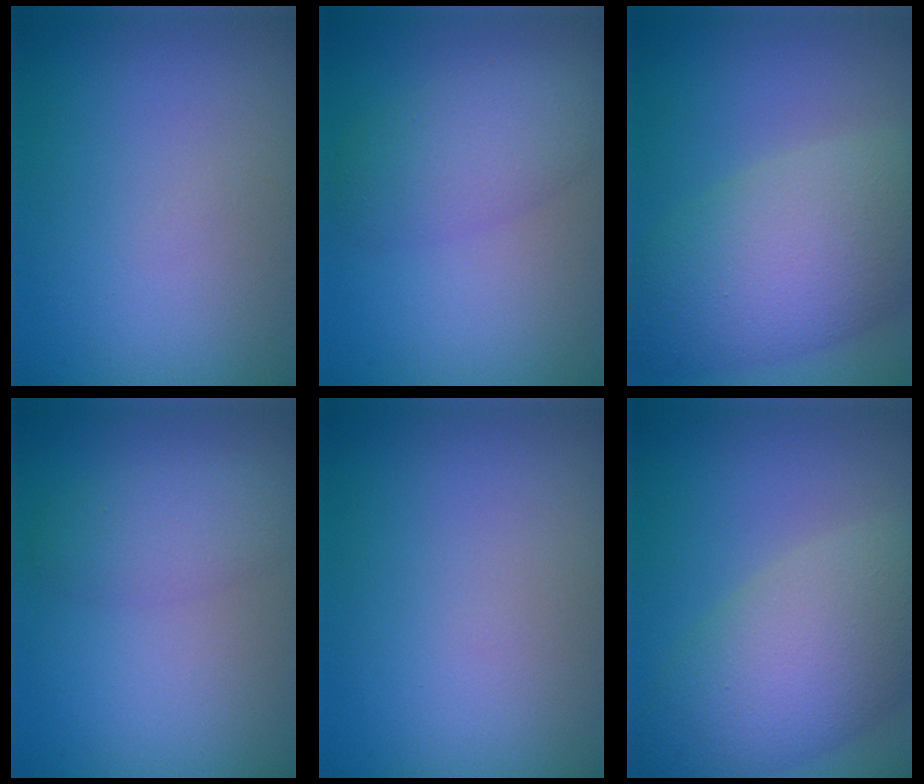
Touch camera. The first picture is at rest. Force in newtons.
{"total": 4.0, "press": 4.0, "slide": 0.1}
{"total": 9.3, "press": 9.3, "slide": 0.5}
{"total": 2.8, "press": 2.8, "slide": 0.1}
{"total": 0.0}
{"total": 8.2, "press": 8.2, "slide": 0.3}